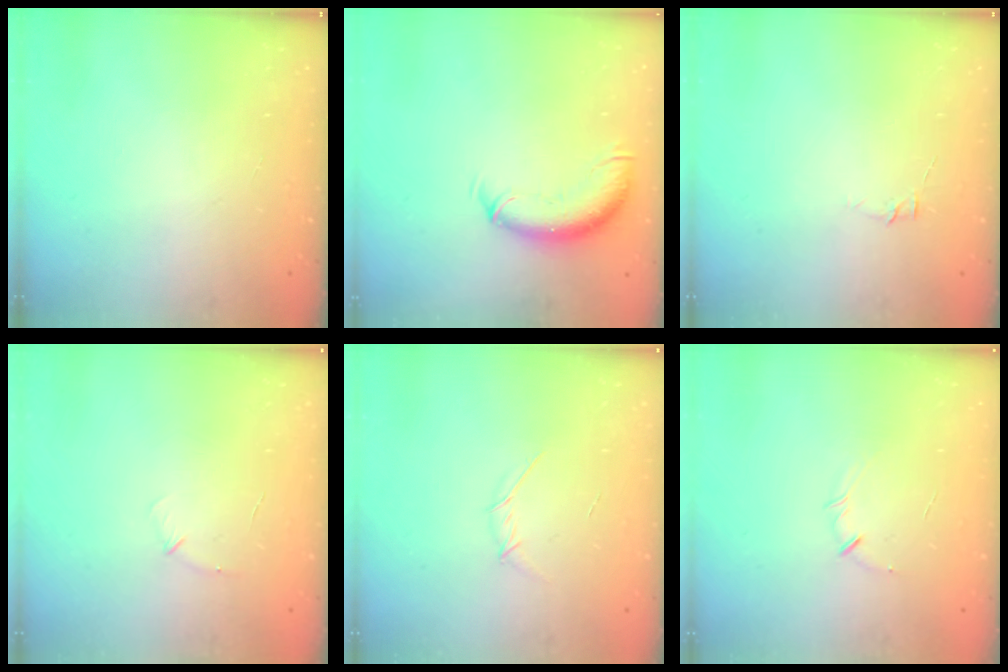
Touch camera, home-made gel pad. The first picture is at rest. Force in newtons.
{"total": 10.6, "press": 10.4, "slide": 2.1}
{"total": 4.1, "press": 4.1, "slide": 0.8}
{"total": 3.3, "press": 3.2, "slide": 0.9}
{"total": 3.4, "press": 3.3, "slide": 0.9}
{"total": 4.2, "press": 4.1, "slide": 1.0}